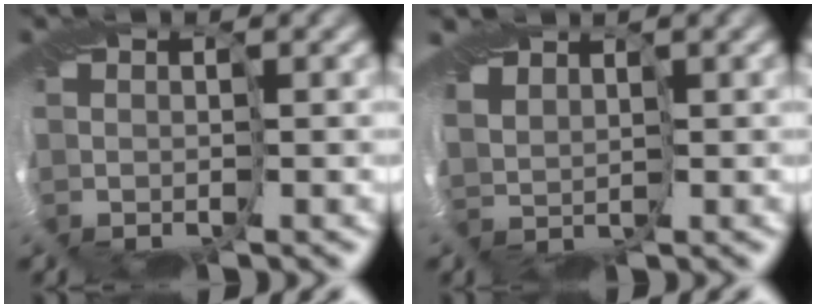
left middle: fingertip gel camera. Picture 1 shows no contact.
{"total": 2.5, "force": [0.6, 1.7, 1.7], "torque": [-0.021, -0.005, 0.000]}